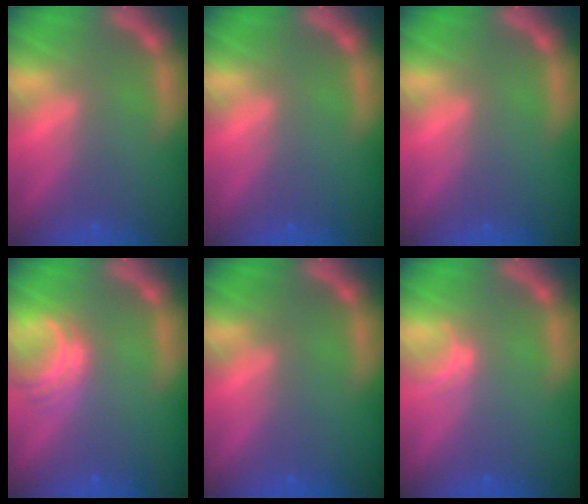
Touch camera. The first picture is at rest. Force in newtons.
{"total": 0.0}
{"total": 0.0}
{"total": 3.0}
{"total": 0.0}
{"total": 1.0}